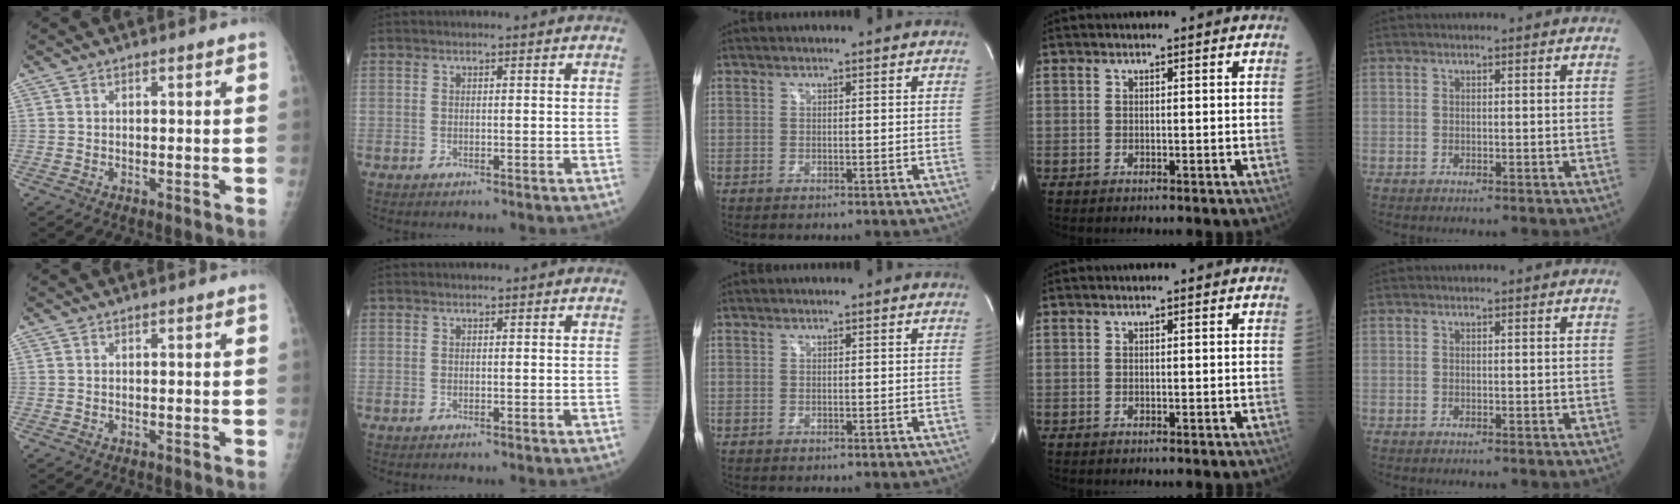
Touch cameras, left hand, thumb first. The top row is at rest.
{}